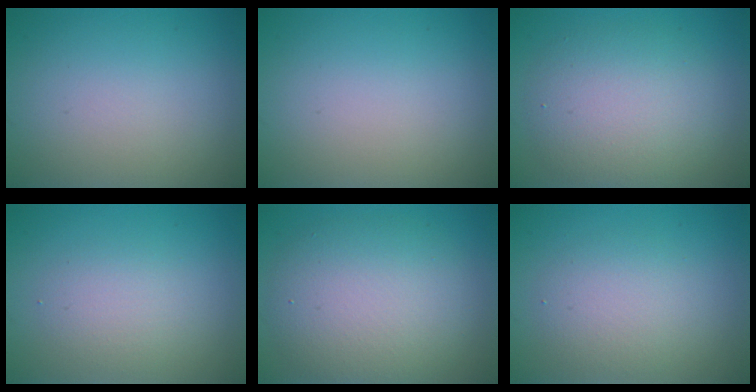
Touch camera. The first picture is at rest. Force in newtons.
{"total": 0.0}
{"total": 5.9, "press": 5.8, "slide": 0.5}
{"total": 2.4, "press": 2.4, "slide": 0.0}
{"total": 6.8, "press": 6.8, "slide": 0.4}
{"total": 2.9, "press": 2.9, "slide": 0.2}